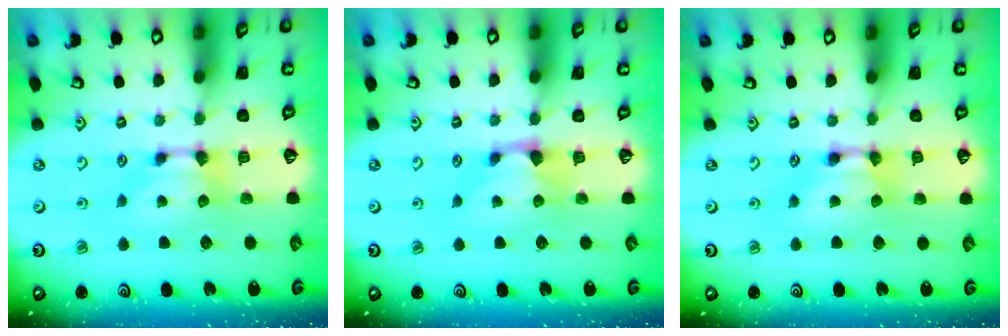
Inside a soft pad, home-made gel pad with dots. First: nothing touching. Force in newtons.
{"total": 0.9, "press": 0.5, "slide": 0.7}
{"total": 1.7, "press": 1.7, "slide": 0.0}